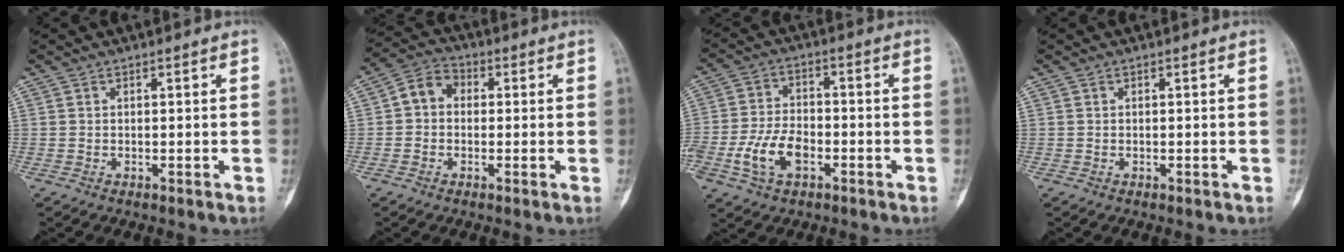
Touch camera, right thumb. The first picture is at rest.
{"total": 5.7, "force": [0.1, 4.7, 3.3], "torque": [-0.040, 0.020, -0.011]}
{"total": 9.4, "force": [-3.5, 5.7, 6.6], "torque": [-0.132, 0.020, -0.065]}
{"total": 0.0}